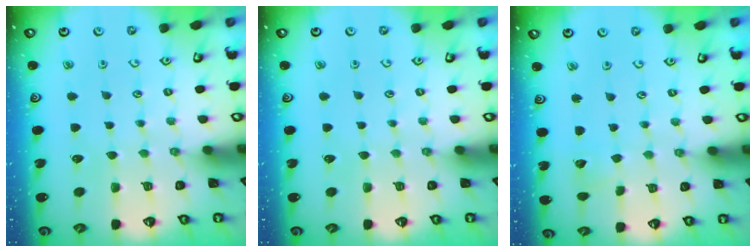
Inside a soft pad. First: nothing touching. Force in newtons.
{"total": 0.0}
{"total": 2.3, "press": 2.2, "slide": 0.3}